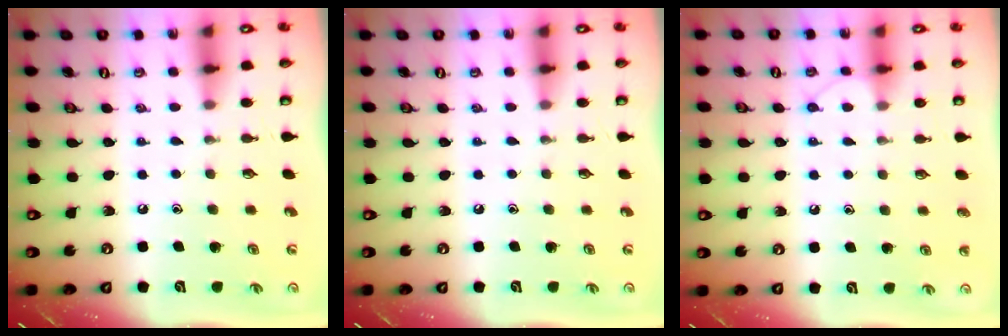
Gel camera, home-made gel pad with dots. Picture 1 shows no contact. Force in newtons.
{"total": 0.0}
{"total": 6.5, "press": 6.4, "slide": 0.6}